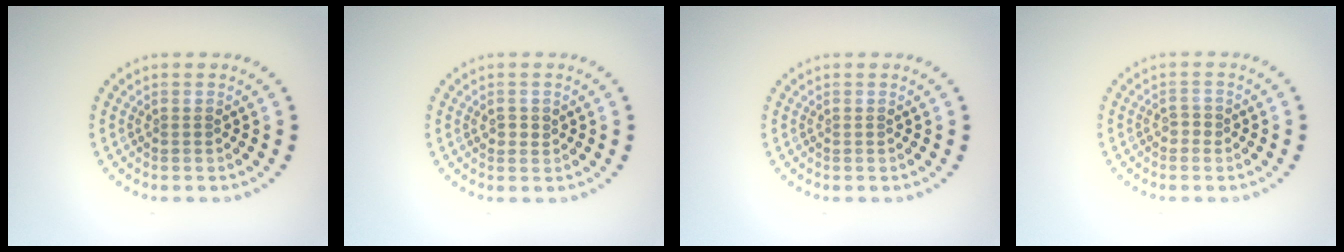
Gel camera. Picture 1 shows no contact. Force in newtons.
{"total": 1.2, "press": 1.0, "slide": 0.6}
{"total": 0.0}
{"total": 1.0, "press": 0.9, "slide": 0.4}